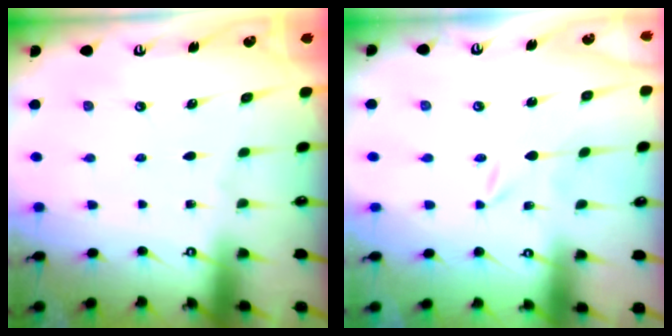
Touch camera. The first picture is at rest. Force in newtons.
{"total": 0.0}